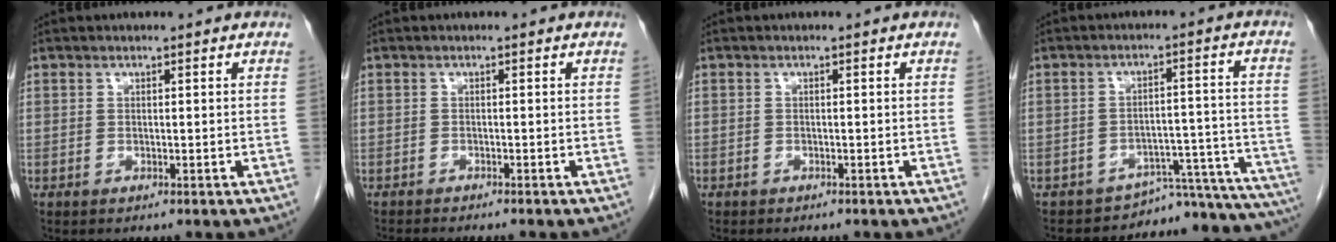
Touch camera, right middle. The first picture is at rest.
{"total": 6.3, "force": [-5.6, 0.6, 2.7], "torque": [-0.025, -0.009, -0.082]}
{"total": 0.8, "force": [-0.6, 0.4, 0.2], "torque": [-0.010, 0.002, -0.009]}
{"total": 15.1, "force": [-15.0, 1.7, 1.4], "torque": [0.023, 0.058, -0.181]}